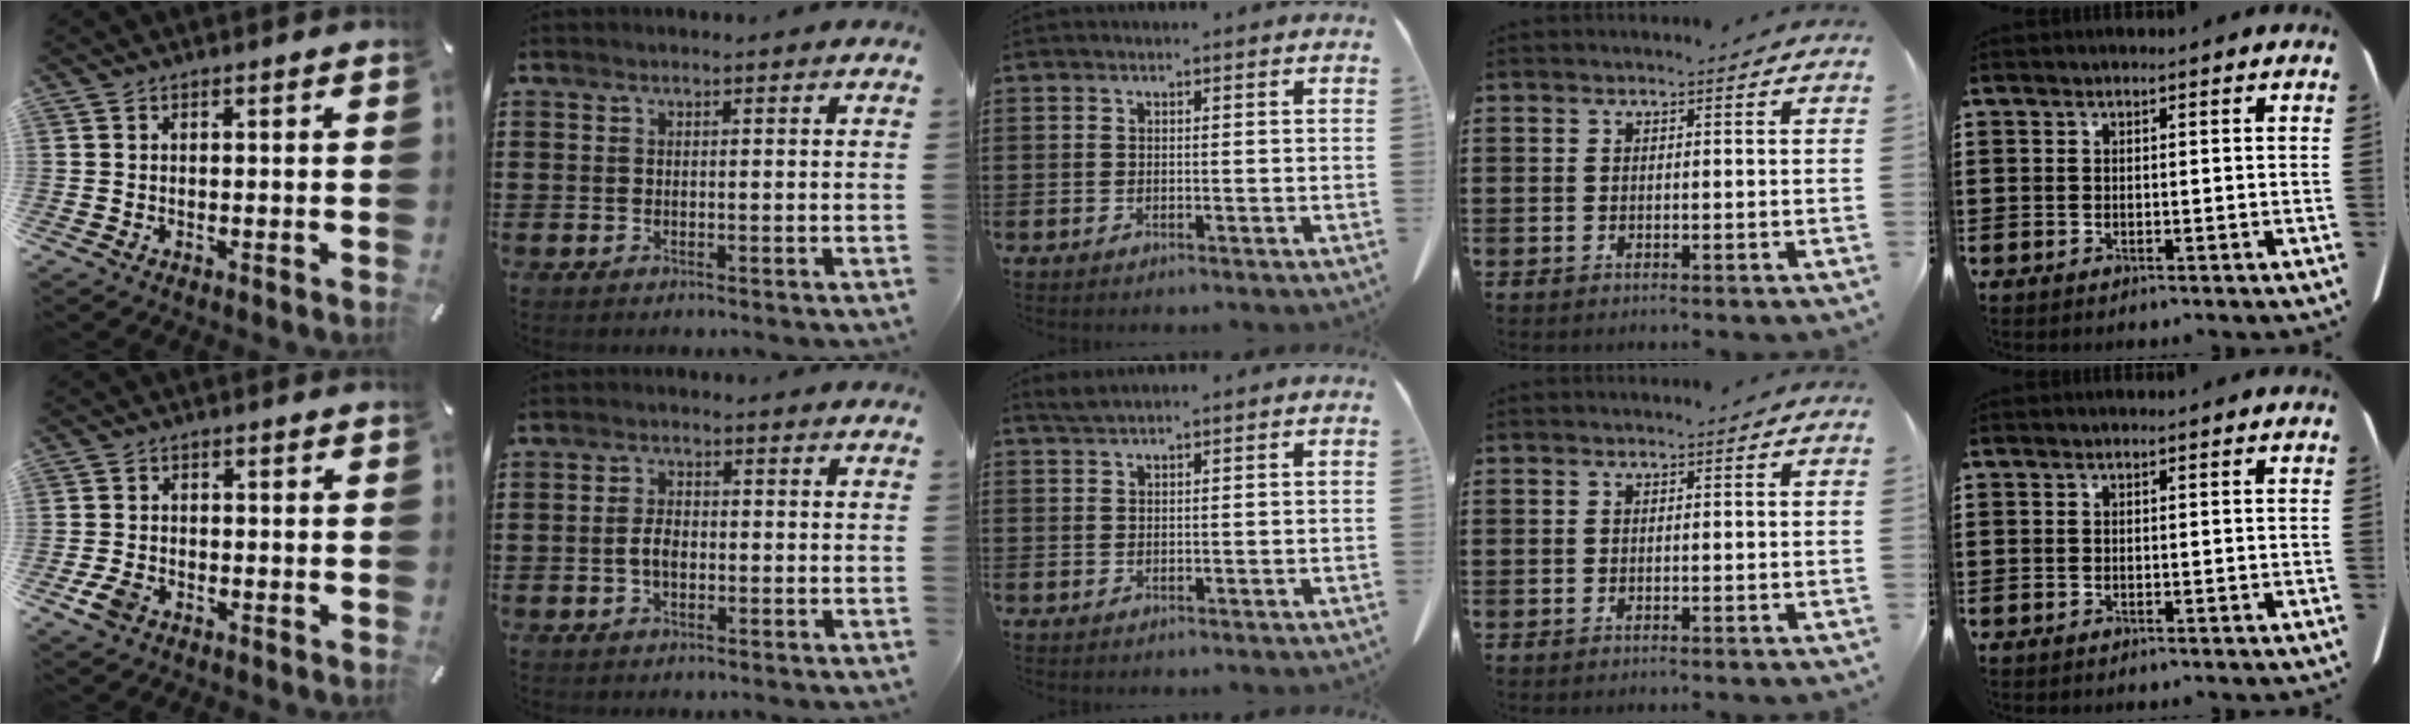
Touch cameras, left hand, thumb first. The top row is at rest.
{"thumb": {"total": 4.1, "force": [-2.0, 2.9, 2.2], "torque": [-0.055, 0.004, -0.040]}, "index": {"total": 3.2, "force": [-0.4, 1.7, 2.6], "torque": [-0.066, 0.000, -0.014]}, "middle": {"total": 1.3, "force": [1.1, 0.0, 0.6], "torque": [-0.016, -0.002, 0.022]}}